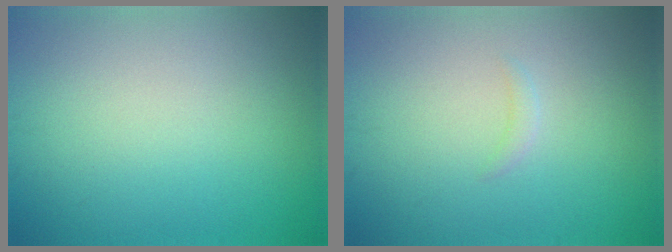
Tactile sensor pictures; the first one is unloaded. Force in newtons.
{"total": 0.7, "press": 0.7, "slide": 0.1}